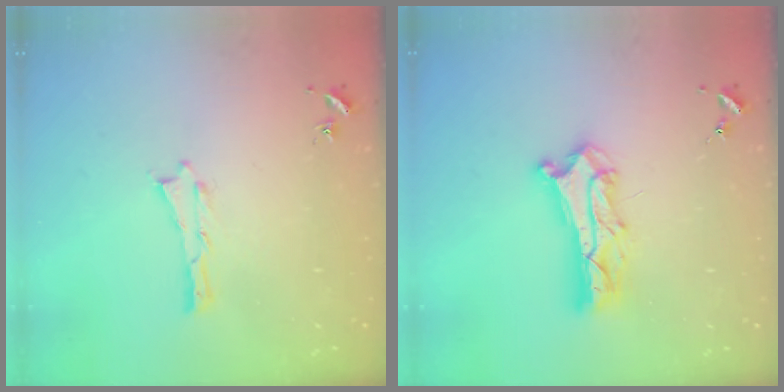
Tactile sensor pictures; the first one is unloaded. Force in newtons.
{"total": 8.3, "press": 8.3, "slide": 0.7}